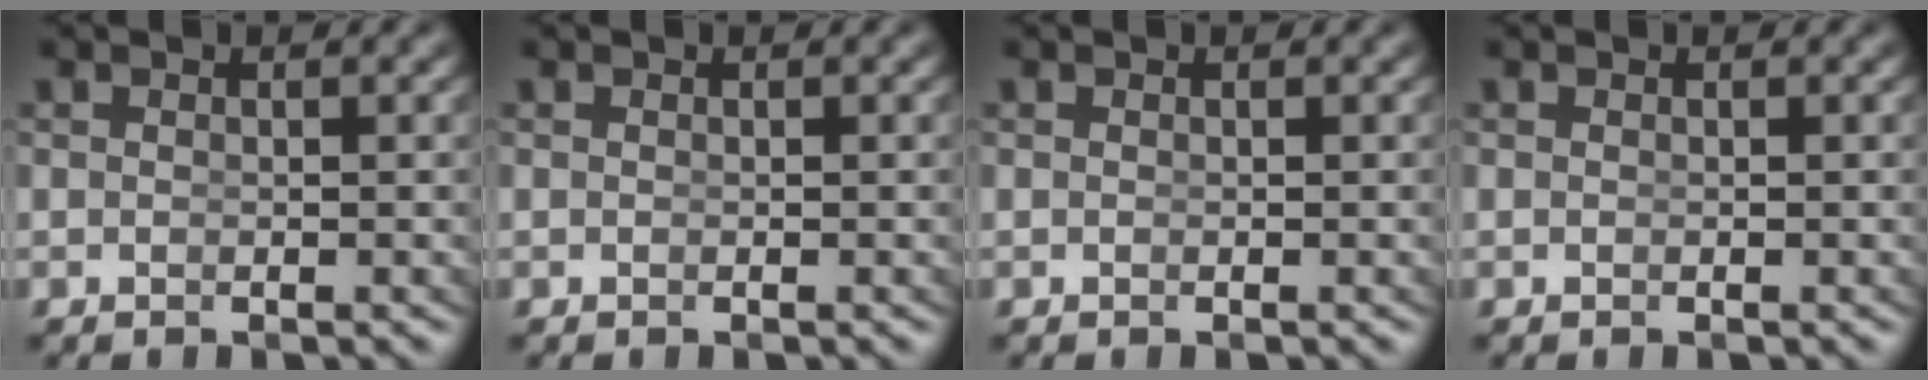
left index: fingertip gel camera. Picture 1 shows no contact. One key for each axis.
{"total": 0.0}
{"total": 0.0}
{"total": 0.0}